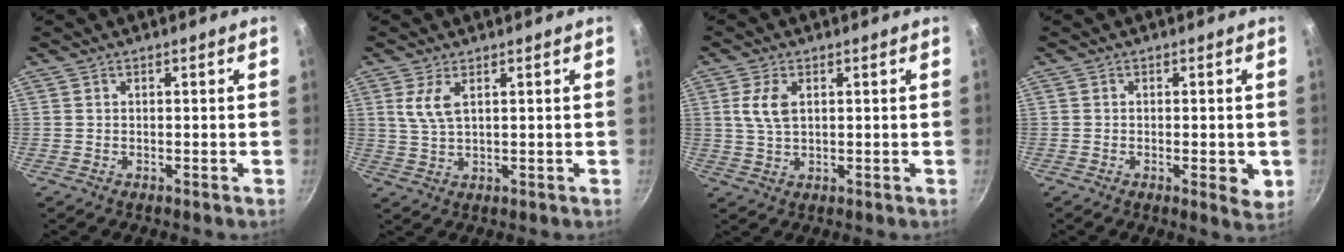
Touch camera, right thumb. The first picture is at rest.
{"total": 4.8, "force": [1.9, 1.8, 4.0], "torque": [-0.085, -0.009, 0.042]}
{"total": 5.3, "force": [1.5, 2.8, 4.3], "torque": [-0.086, -0.001, 0.028]}
{"total": 4.3, "force": [-0.9, 1.5, 3.9], "torque": [-0.051, -0.010, -0.013]}